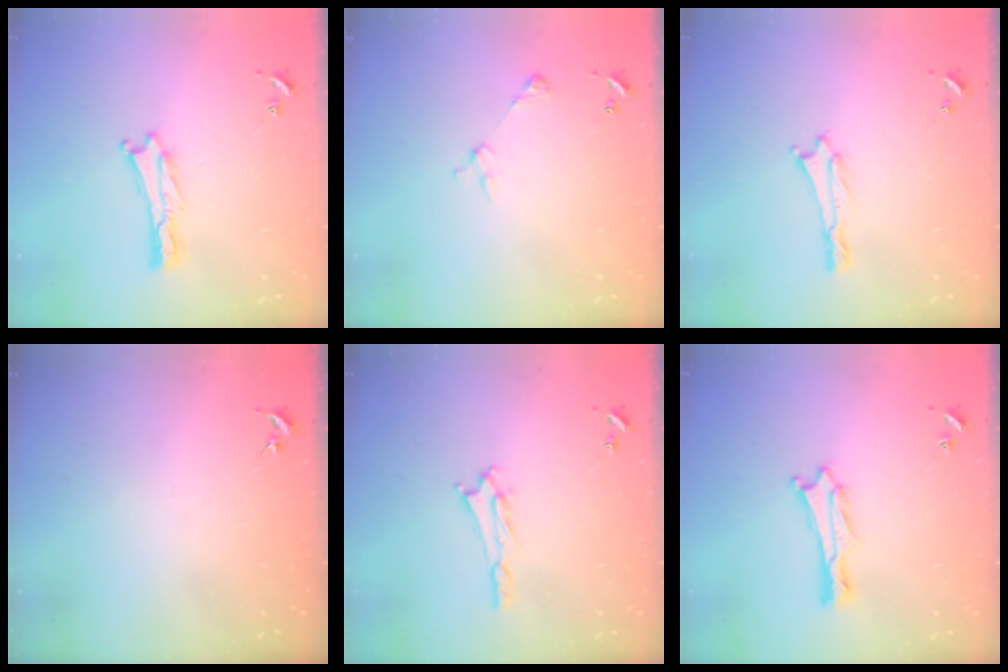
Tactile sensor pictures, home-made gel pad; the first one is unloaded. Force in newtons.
{"total": 2.9, "press": 2.9, "slide": 0.3}
{"total": 0.0}
{"total": 0.0}
{"total": 1.3, "press": 1.3, "slide": 0.2}
{"total": 0.0}